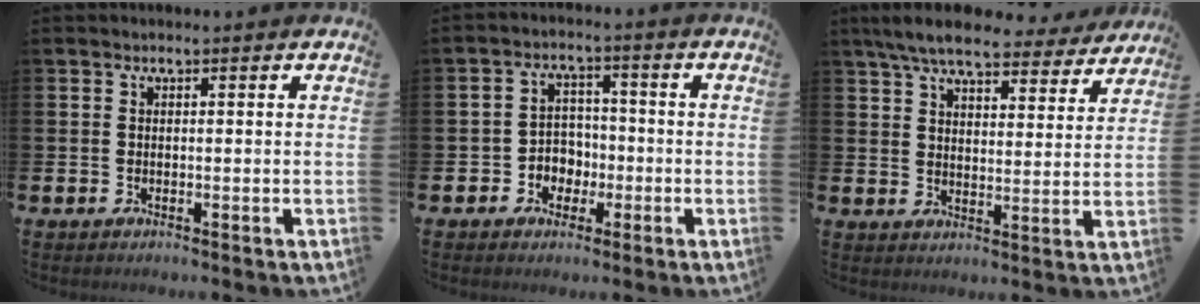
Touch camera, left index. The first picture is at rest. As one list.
[{"total": 3.7, "force": [-1.2, 3.4, 0.9], "torque": [-0.031, 0.003, -0.031]}, {"total": 7.7, "force": [7.1, 1.5, 2.8], "torque": [-0.067, -0.034, 0.124]}]